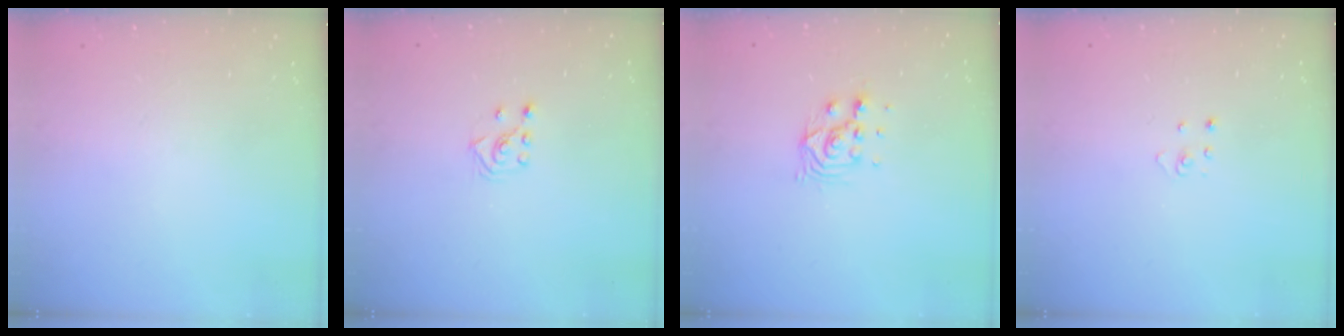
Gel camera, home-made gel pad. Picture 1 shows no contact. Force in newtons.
{"total": 3.5, "press": 3.4, "slide": 0.9}
{"total": 6.8, "press": 6.8, "slide": 0.5}
{"total": 2.2, "press": 2.2, "slide": 0.2}